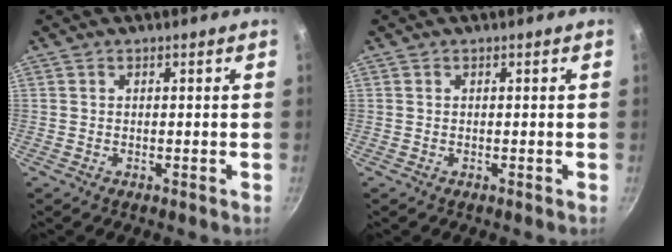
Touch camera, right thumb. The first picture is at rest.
{"total": 0.0}